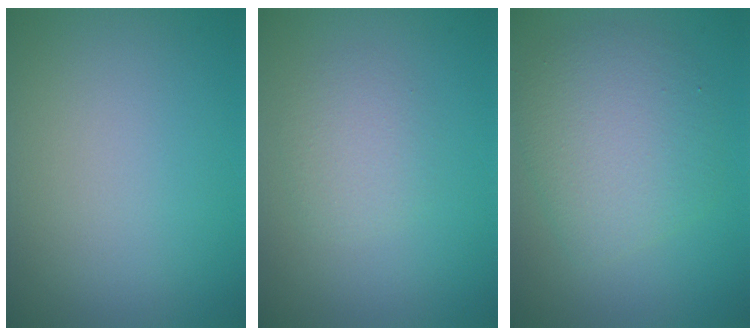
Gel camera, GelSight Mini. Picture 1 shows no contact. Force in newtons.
{"total": 2.0, "press": 2.0, "slide": 0.0}
{"total": 5.2, "press": 5.2, "slide": 0.1}